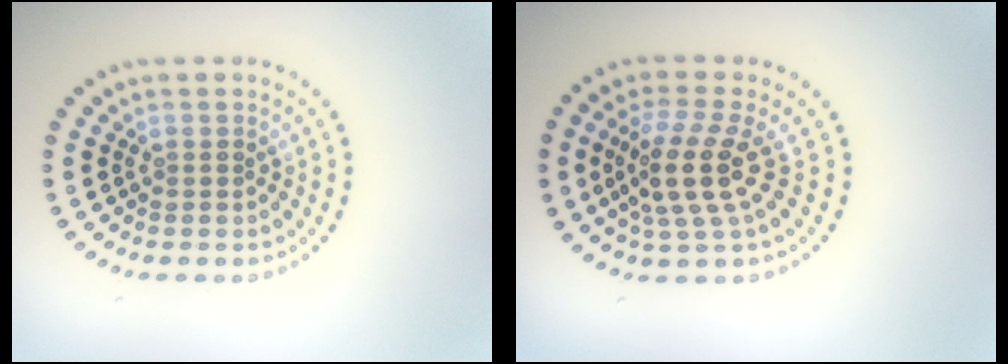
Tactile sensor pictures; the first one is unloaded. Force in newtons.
{"total": 4.2, "press": 3.5, "slide": 2.3}